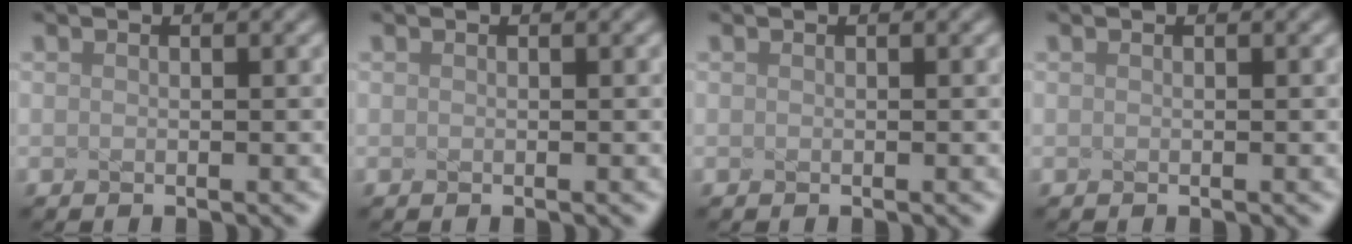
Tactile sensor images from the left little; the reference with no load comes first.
{"total": 0.0}
{"total": 0.0}
{"total": 0.0}